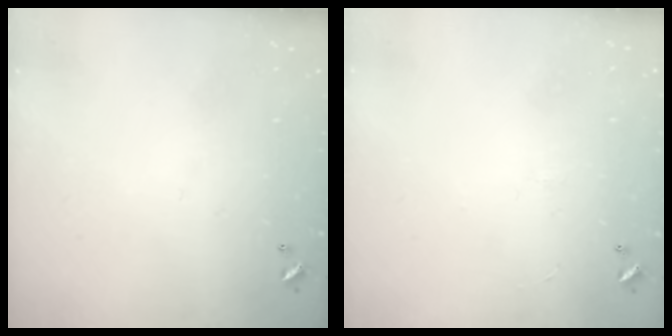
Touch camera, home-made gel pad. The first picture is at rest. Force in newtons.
{"total": 0.7, "press": 0.3, "slide": 0.7}